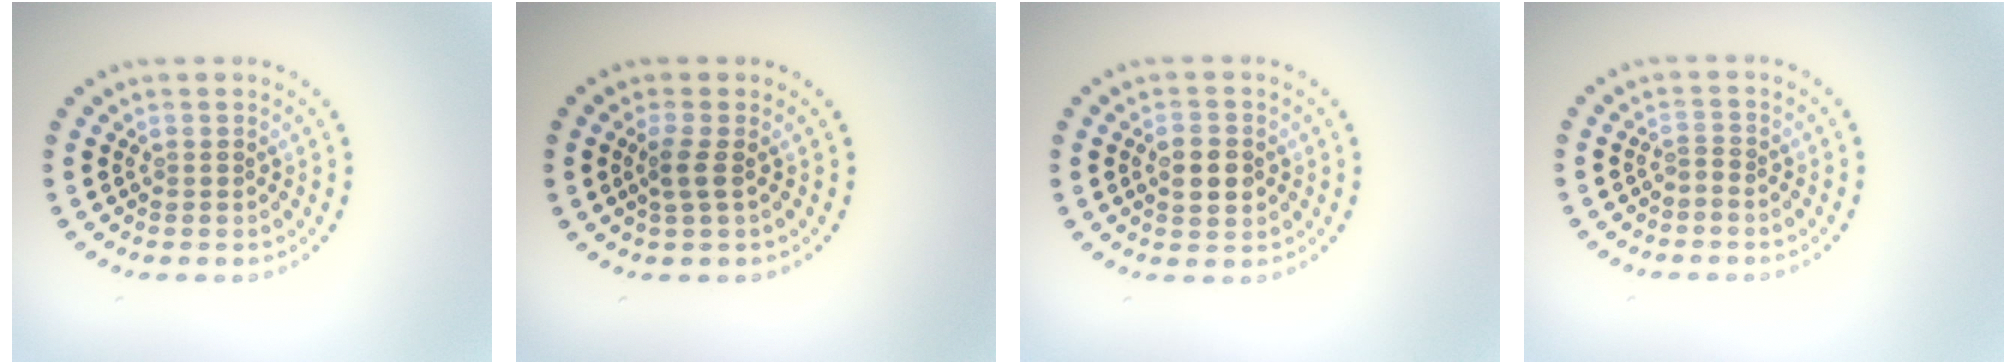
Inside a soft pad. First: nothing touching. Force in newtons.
{"total": 1.5, "press": 1.3, "slide": 0.9}
{"total": 2.9, "press": 2.9, "slide": 0.1}
{"total": 0.5, "press": 0.0, "slide": 0.5}